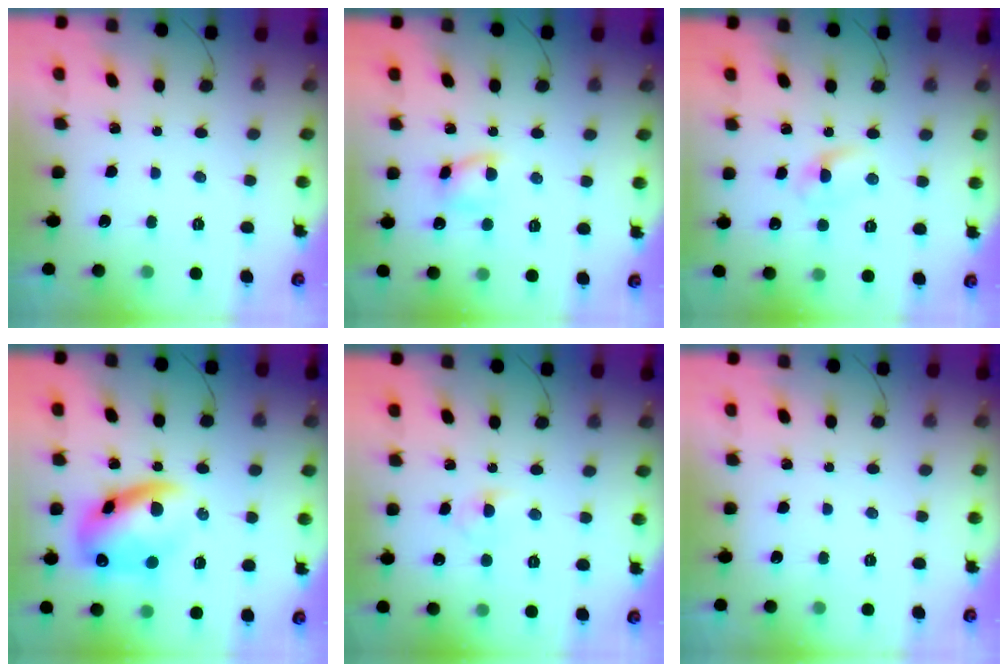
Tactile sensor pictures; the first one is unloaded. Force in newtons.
{"total": 5.9, "press": 5.8, "slide": 0.7}
{"total": 2.9, "press": 2.7, "slide": 1.2}
{"total": 13.1, "press": 12.8, "slide": 2.8}
{"total": 3.2, "press": 3.0, "slide": 1.1}
{"total": 0.0}